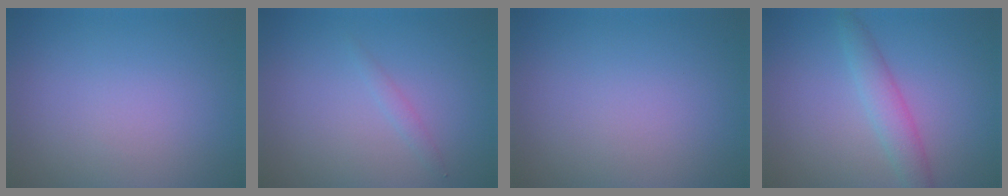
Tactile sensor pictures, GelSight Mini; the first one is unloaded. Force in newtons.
{"total": 0.8, "press": 0.8, "slide": 0.0}
{"total": 0.0}
{"total": 2.8, "press": 2.8, "slide": 0.2}